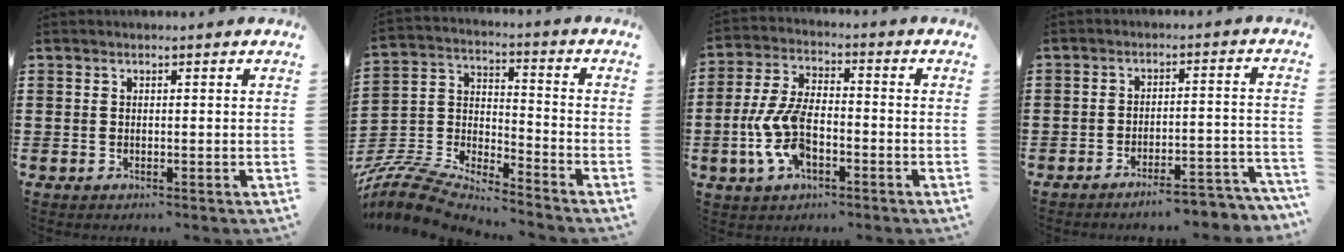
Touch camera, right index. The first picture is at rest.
{"total": 7.8, "force": [-7.4, 1.4, 1.9], "torque": [-0.061, -0.005, -0.155]}
{"total": 9.8, "force": [-2.7, 4.9, 8.0], "torque": [-0.198, -0.007, -0.057]}
{"total": 4.8, "force": [-4.5, -0.1, 1.7], "torque": [-0.029, -0.008, -0.087]}